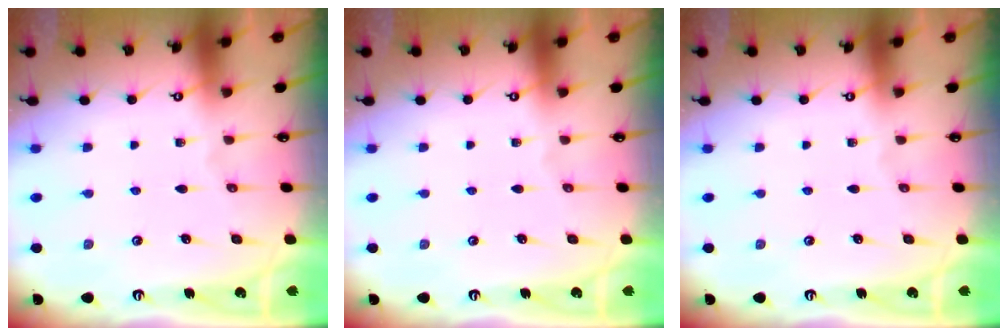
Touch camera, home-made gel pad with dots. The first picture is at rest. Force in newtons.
{"total": 0.0}
{"total": 0.0}